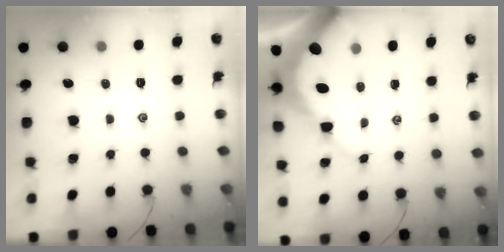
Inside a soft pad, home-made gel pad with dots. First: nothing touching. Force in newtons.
{"total": 8.5, "press": 8.4, "slide": 1.1}